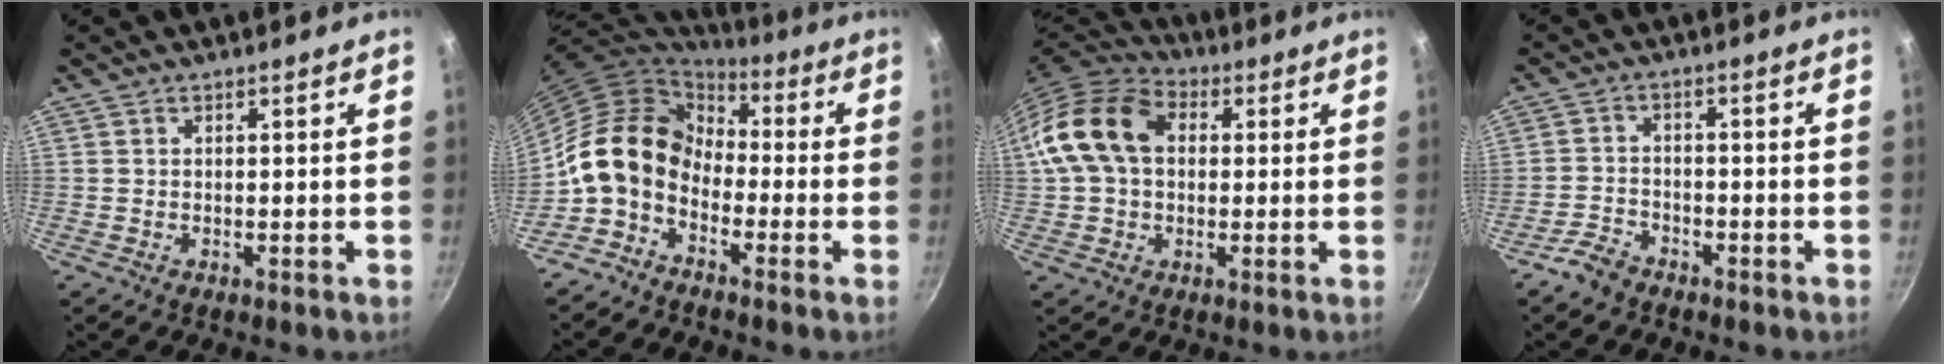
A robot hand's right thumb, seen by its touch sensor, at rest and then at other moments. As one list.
[{"total": 11.8, "force": [-2.5, 9.1, 7.2], "torque": [-0.101, 0.041, -0.069]}, {"total": 14.9, "force": [2.2, 10.8, 10.1], "torque": [-0.167, 0.027, 0.022]}, {"total": 4.2, "force": [-3.3, 2.2, 1.5], "torque": [-0.028, 0.031, -0.062]}]